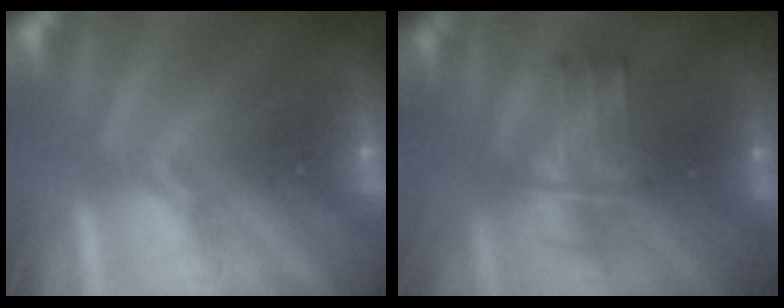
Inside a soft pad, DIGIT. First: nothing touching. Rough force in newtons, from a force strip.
{"total": 3.5}